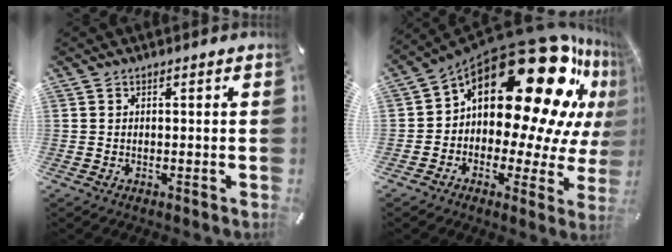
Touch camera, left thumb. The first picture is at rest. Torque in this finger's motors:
{"motor_torque": [1.72, 1.72, 1.64, -1.13, 0.63]}